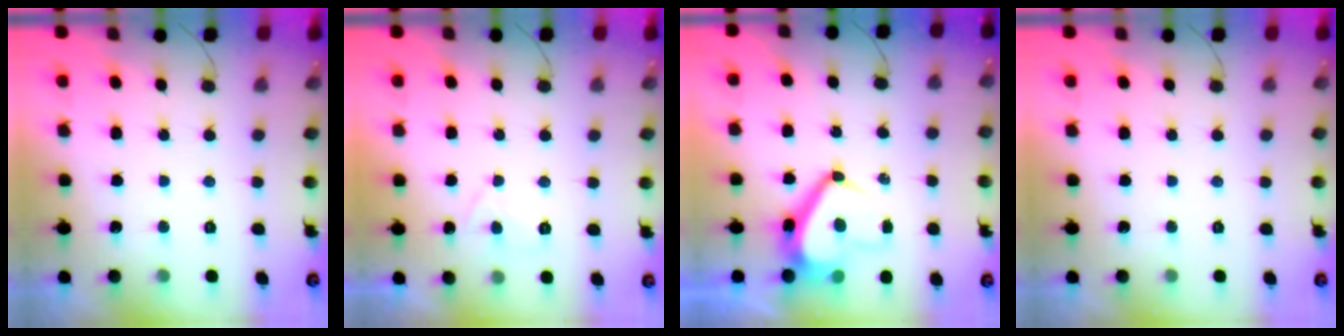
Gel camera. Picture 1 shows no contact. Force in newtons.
{"total": 2.8, "press": 2.7, "slide": 0.9}
{"total": 12.3, "press": 12.2, "slide": 1.4}
{"total": 0.0}